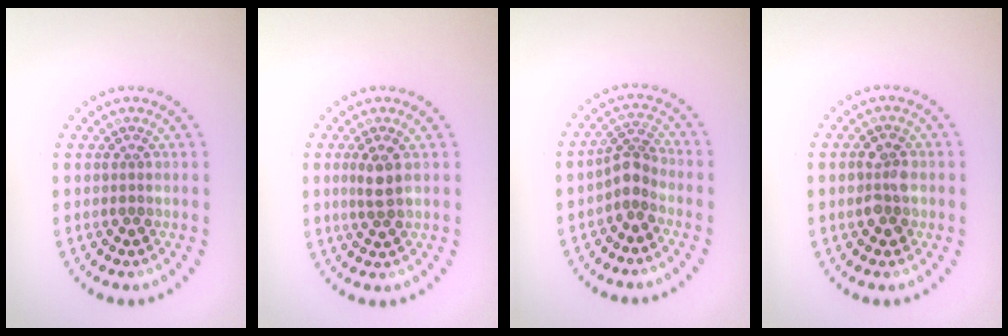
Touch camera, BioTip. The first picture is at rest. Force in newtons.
{"total": 2.0, "press": 1.8, "slide": 0.9}
{"total": 2.4, "press": 1.9, "slide": 1.6}
{"total": 2.5, "press": 2.4, "slide": 0.5}